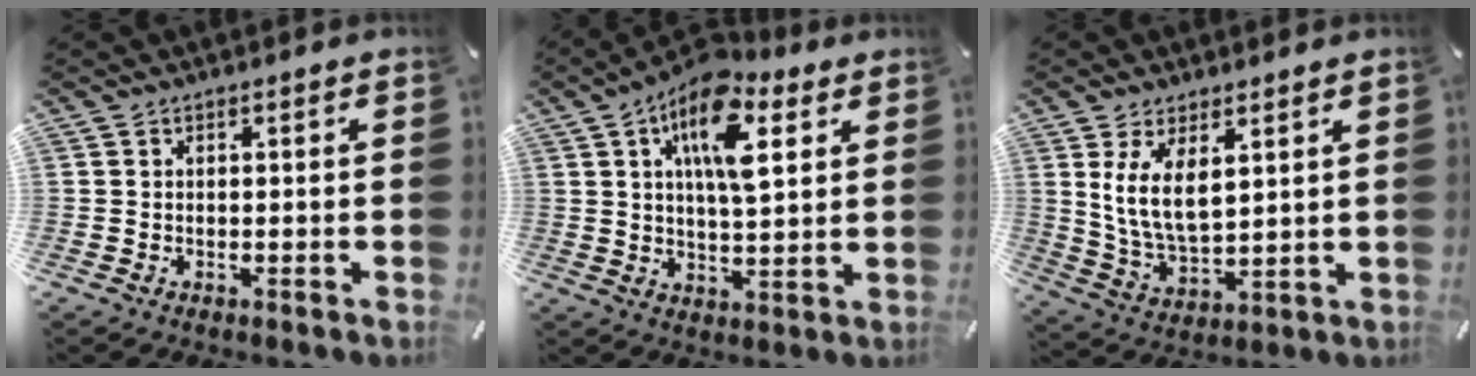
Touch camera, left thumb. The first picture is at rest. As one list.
[{"total": 14.6, "force": [6.8, 6.6, 11.1], "torque": [-0.183, -0.016, 0.115]}, {"total": 9.4, "force": [4.0, 4.6, 7.1], "torque": [-0.165, -0.018, 0.068]}]